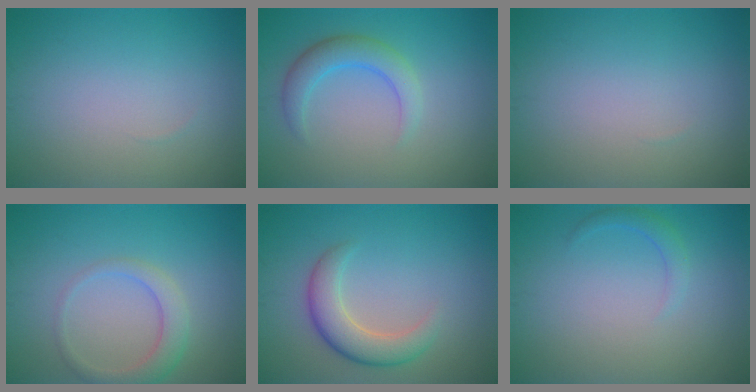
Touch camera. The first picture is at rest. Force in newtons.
{"total": 3.2, "press": 3.2, "slide": 0.2}
{"total": 0.0}
{"total": 2.9, "press": 2.9, "slide": 0.2}
{"total": 4.1, "press": 4.1, "slide": 0.4}
{"total": 1.3, "press": 1.3, "slide": 0.1}